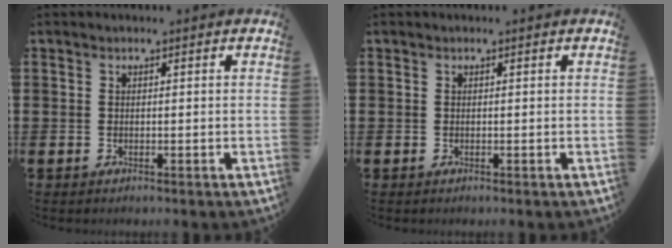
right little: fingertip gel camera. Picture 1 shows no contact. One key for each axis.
{"total": 0.0}